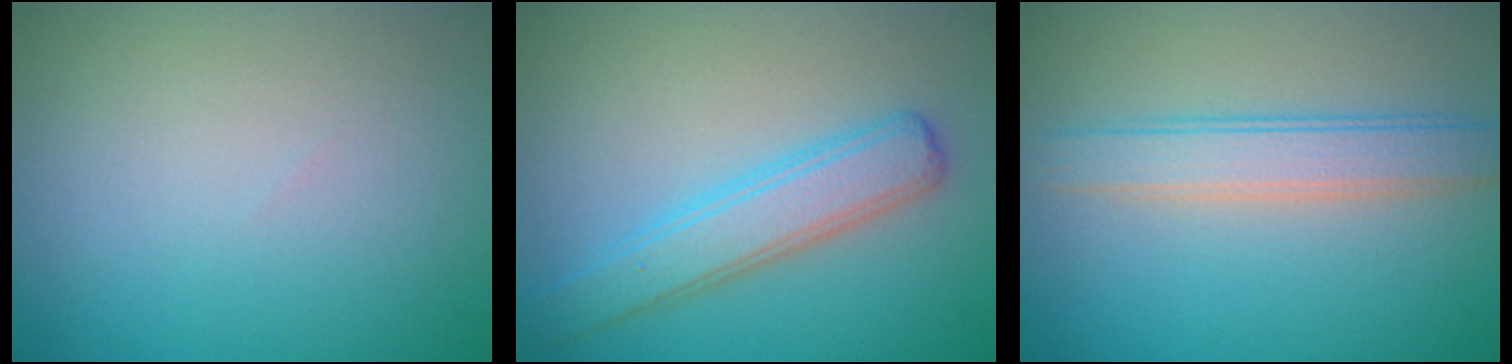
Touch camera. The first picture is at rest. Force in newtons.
{"total": 3.9, "press": 3.9, "slide": 0.1}
{"total": 3.6, "press": 3.6, "slide": 0.1}